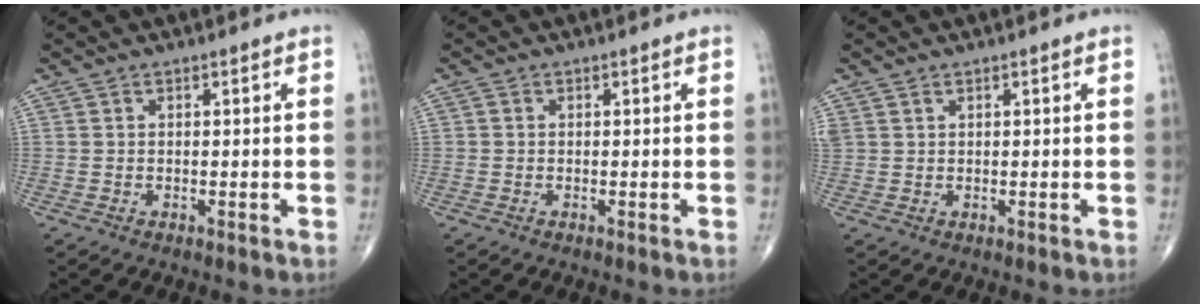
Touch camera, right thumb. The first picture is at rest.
{"total": 0.5, "force": [0.1, 0.5, -0.1], "torque": [0.003, 0.002, -0.002]}
{"total": 1.2, "force": [0.9, 0.8, 0.3], "torque": [-0.003, 0.004, 0.019]}